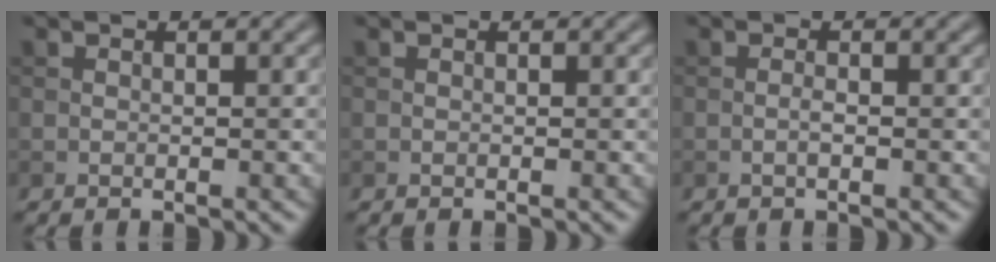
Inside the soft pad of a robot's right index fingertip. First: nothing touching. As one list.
[{"total": 0.0}, {"total": 0.8, "force": [-0.3, 0.1, 0.8], "torque": [-0.016, 0.001, -0.007]}]